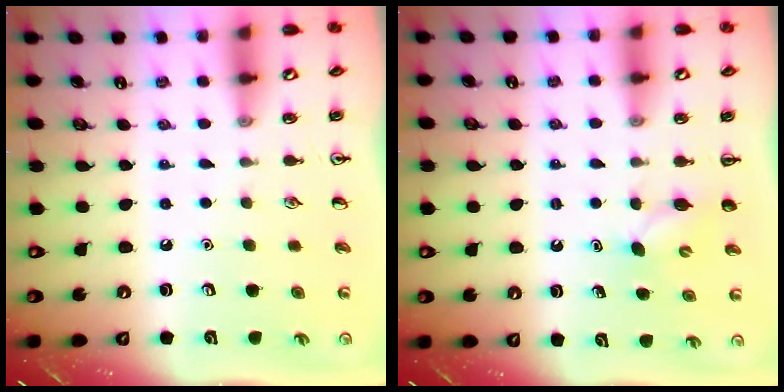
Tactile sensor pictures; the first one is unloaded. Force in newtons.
{"total": 3.4, "press": 3.2, "slide": 1.0}